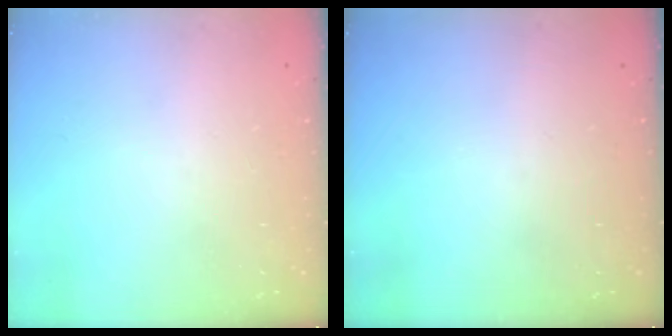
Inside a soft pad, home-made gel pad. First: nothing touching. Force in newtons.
{"total": 0.0}